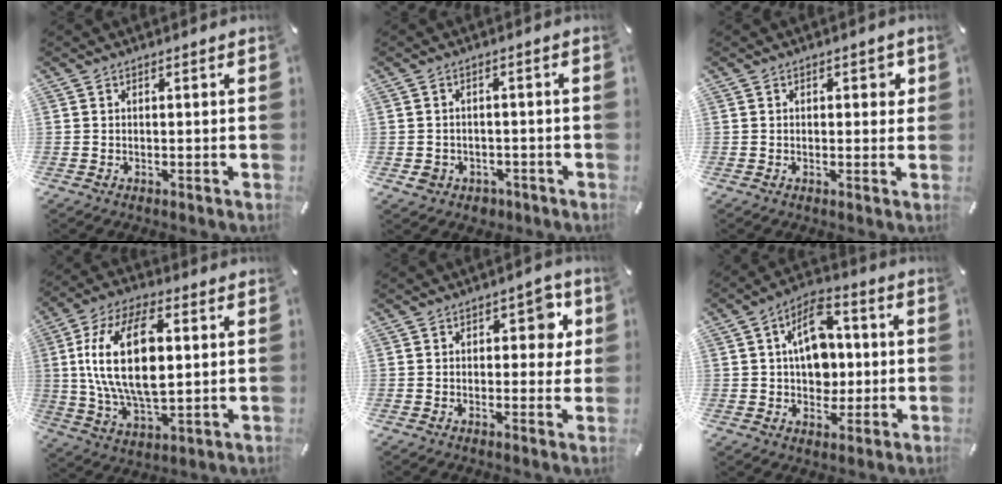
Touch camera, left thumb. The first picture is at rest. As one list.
[{"total": 3.9, "force": [-1.4, 3.5, 1.2], "torque": [-0.020, 0.001, -0.028]}, {"total": 1.9, "force": [0.4, 1.2, 1.4], "torque": [-0.012, 0.002, 0.002]}, {"total": 19.2, "force": [3.3, 10.2, 15.9], "torque": [-0.335, -0.004, 0.050]}, {"total": 6.7, "force": [1.8, 4.2, 4.9], "torque": [-0.039, -0.008, 0.018]}, {"total": 12.2, "force": [1.0, 9.0, 8.3], "torque": [-0.134, 0.010, 0.018]}]